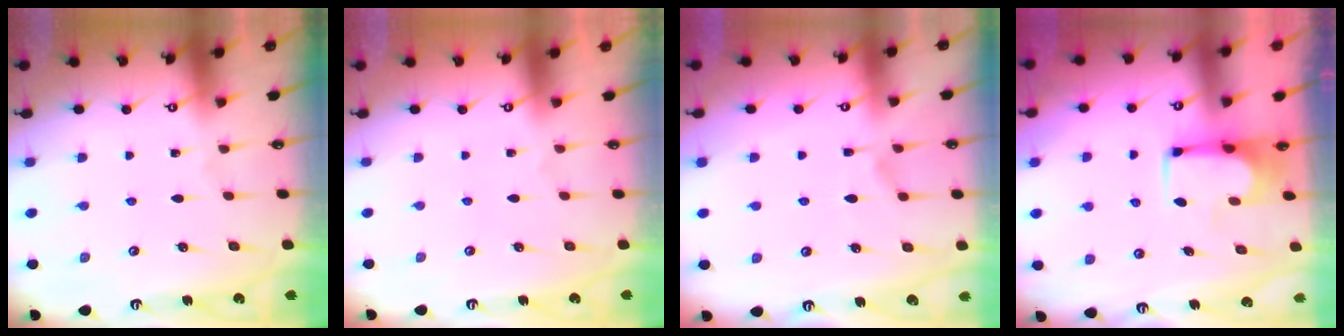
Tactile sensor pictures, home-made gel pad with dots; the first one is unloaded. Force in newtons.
{"total": 1.5, "press": 1.4, "slide": 0.6}
{"total": 2.2, "press": 1.9, "slide": 1.1}
{"total": 1.3, "press": 1.3, "slide": 0.1}